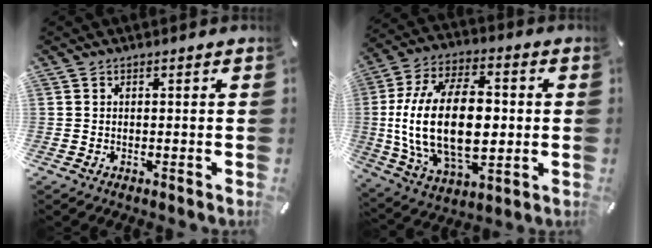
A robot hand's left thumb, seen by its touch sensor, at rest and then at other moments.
{"total": 24.6, "force": [-0.3, 14.8, 19.6], "torque": [-0.390, -0.006, -0.003]}